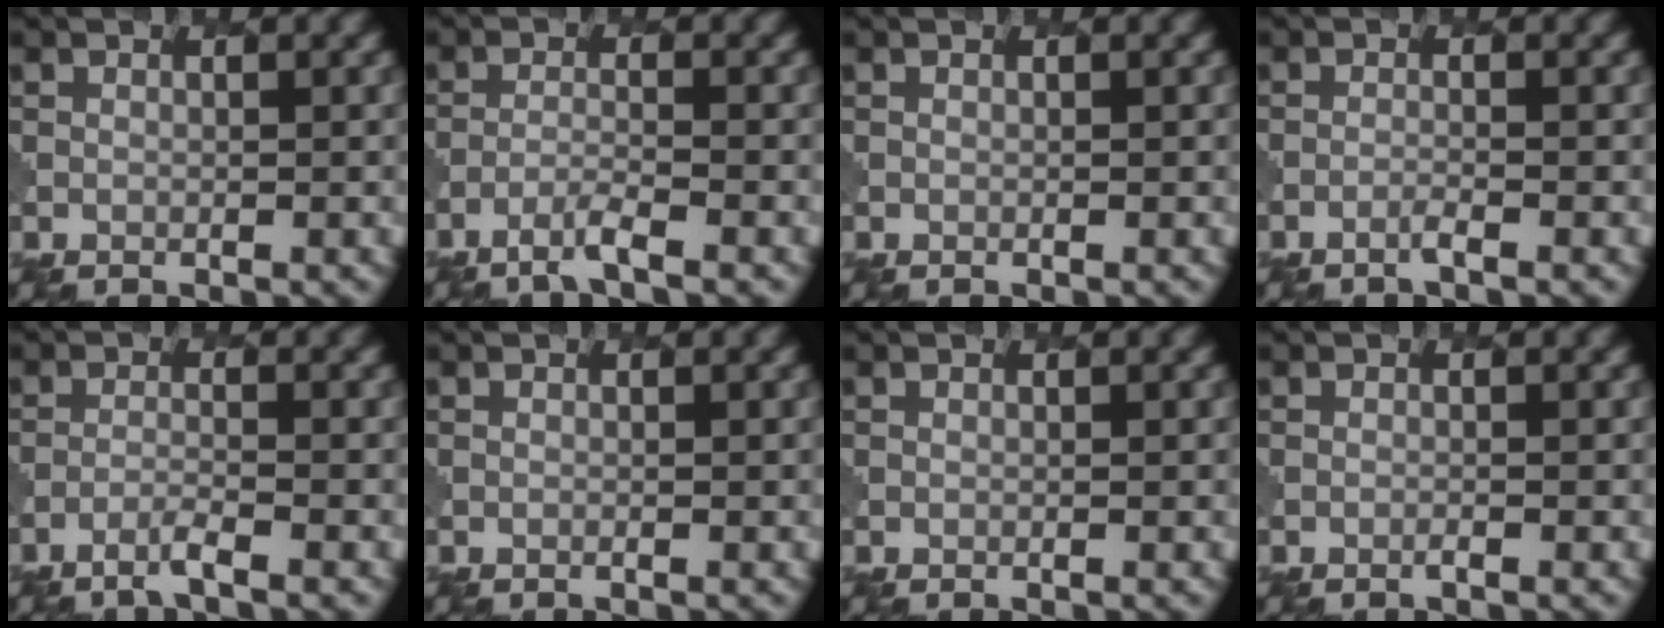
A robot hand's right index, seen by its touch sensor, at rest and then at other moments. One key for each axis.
{"total": 2.1, "fx": -1.5, "fy": 0.1, "fz": 1.4, "tx": -0.027, "ty": -0.001, "tz": -0.040}
{"total": 0.0}
{"total": 0.7, "fx": -0.5, "fy": 0.0, "fz": 0.5, "tx": -0.005, "ty": 0.003, "tz": -0.017}
{"total": 1.5, "fx": -1.1, "fy": 0.0, "fz": 1.0, "tx": -0.018, "ty": 0.002, "tz": -0.033}
{"total": 0.0}
{"total": 0.0}
{"total": 0.0}